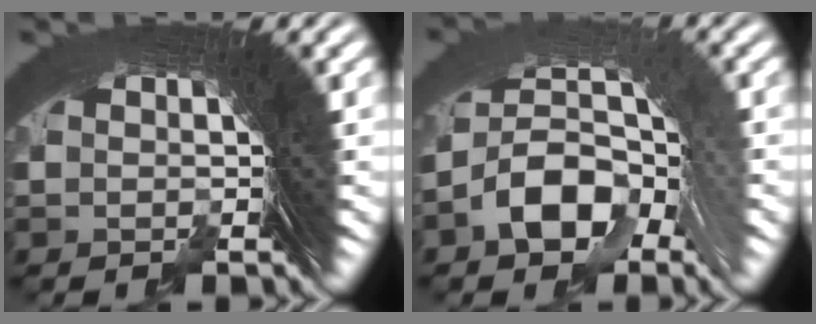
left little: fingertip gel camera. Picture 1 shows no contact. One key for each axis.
{"total": 5.6, "fx": 0.2, "fy": 3.3, "fz": 4.5, "tx": -0.107, "ty": -0.009, "tz": 0.014}